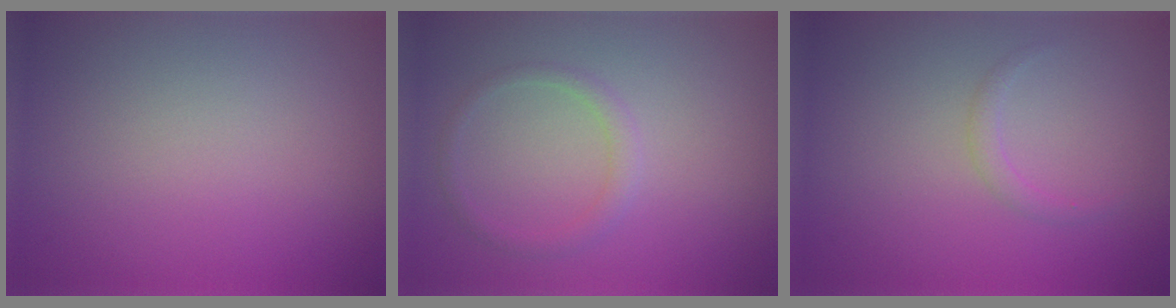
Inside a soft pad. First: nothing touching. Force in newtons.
{"total": 1.4, "press": 1.4, "slide": 0.1}
{"total": 1.0, "press": 1.0, "slide": 0.0}